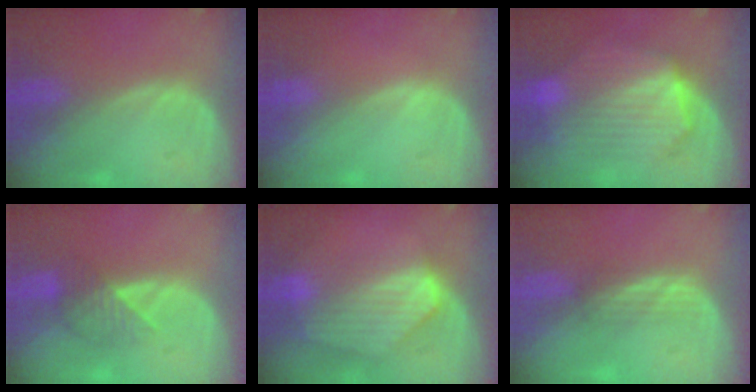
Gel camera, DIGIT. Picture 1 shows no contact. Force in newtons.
{"total": 0.0}
{"total": 10.7, "press": 10.6, "slide": 0.8}
{"total": 3.9, "press": 3.7, "slide": 1.4}
{"total": 8.8, "press": 7.8, "slide": 4.0}
{"total": 2.1, "press": 2.1, "slide": 0.3}